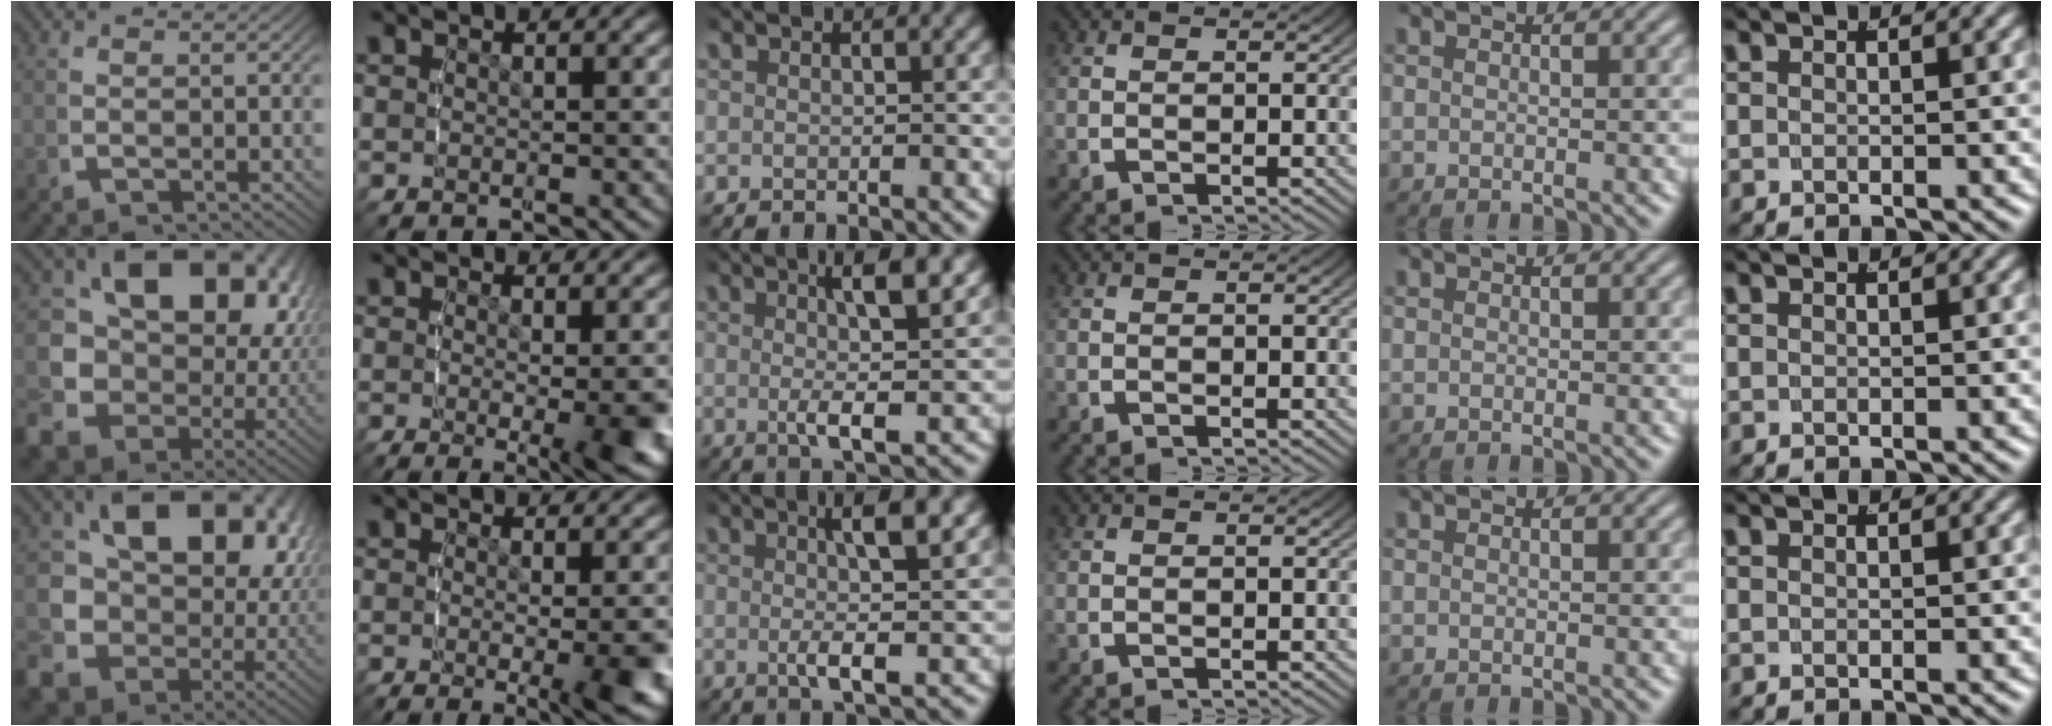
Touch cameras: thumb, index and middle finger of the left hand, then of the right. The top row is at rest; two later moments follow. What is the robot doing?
{"motion": "lift_and_place", "object": "lipstick"}